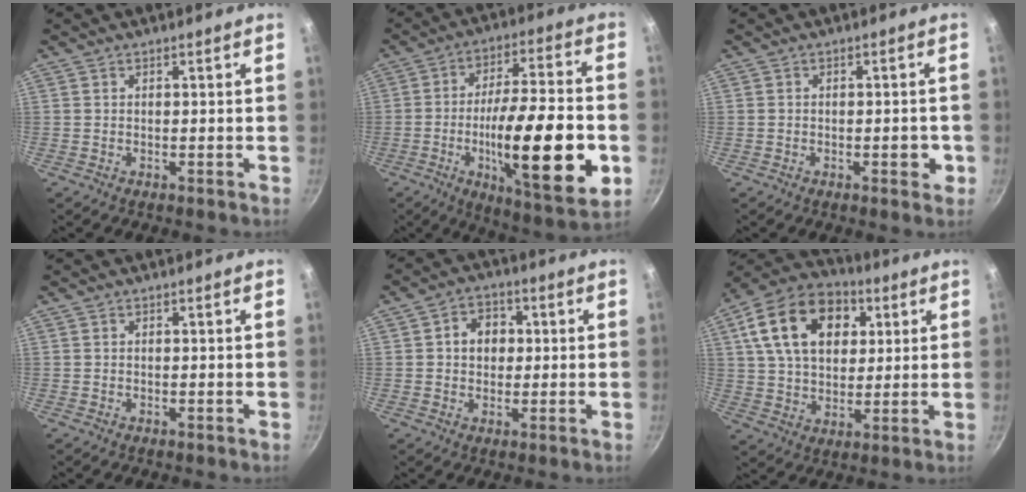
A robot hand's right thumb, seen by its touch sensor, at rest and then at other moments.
{"total": 24.5, "force": [-6.0, 6.5, 22.8], "torque": [-0.349, 0.017, -0.090]}
{"total": 3.3, "force": [-1.0, 1.5, 2.7], "torque": [-0.021, 0.008, -0.015]}
{"total": 0.0}
{"total": 6.2, "force": [0.8, 5.1, 3.5], "torque": [-0.024, 0.009, 0.004]}
{"total": 19.7, "force": [6.4, 13.4, 13.0], "torque": [-0.203, 0.008, 0.099]}